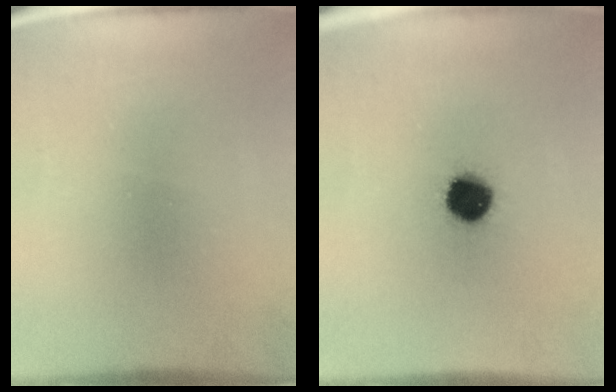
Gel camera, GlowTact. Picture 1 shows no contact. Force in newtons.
{"total": 9.5}